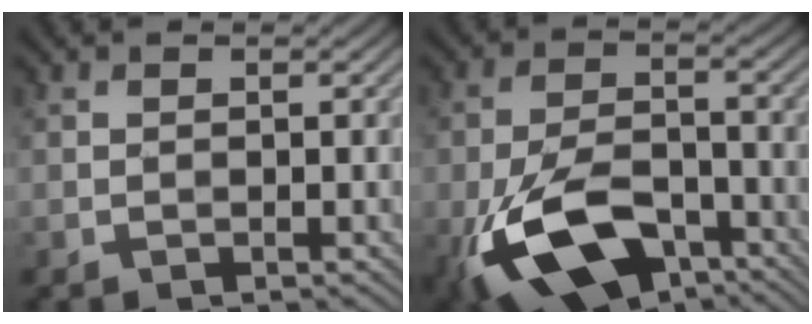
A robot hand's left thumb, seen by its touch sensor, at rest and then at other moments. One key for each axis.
{"total": 13.4, "fx": -7.1, "fy": 6.7, "fz": 9.2, "tx": -0.204, "ty": -0.022, "tz": -0.138}